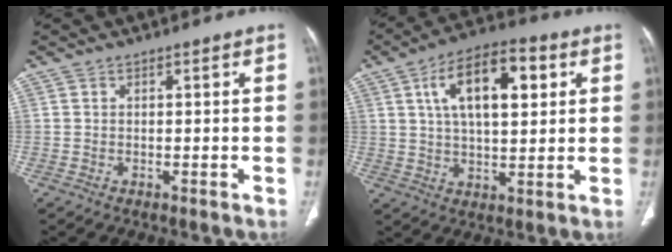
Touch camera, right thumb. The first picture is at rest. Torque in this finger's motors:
{"motor_torque": [-0.71, 3.08, 1.69, 0.07, 0.43]}